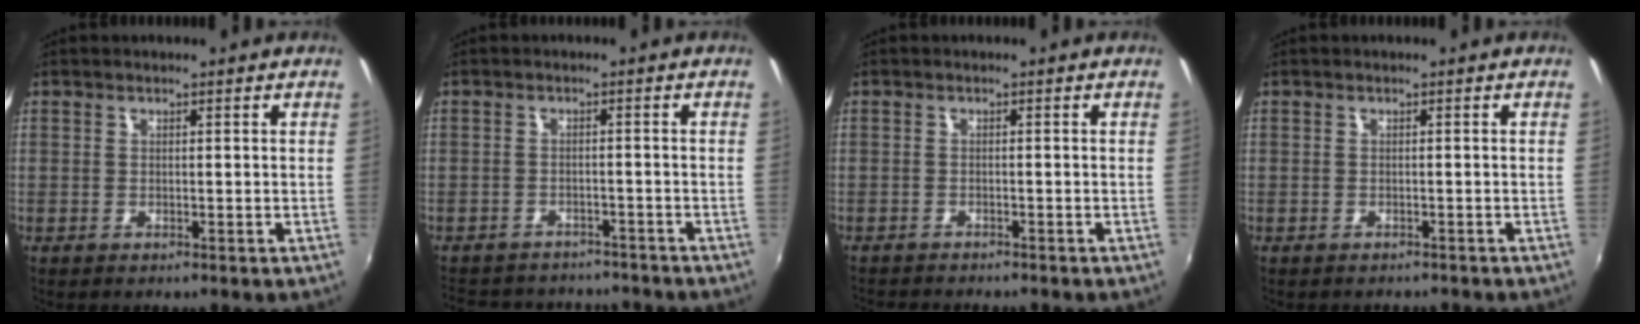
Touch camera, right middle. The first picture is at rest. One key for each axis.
{"total": 13.7, "fx": -11.9, "fy": 5.2, "fz": 4.3, "tx": -0.105, "ty": 0.008, "tz": -0.163}
{"total": 3.7, "fx": -3.5, "fy": 0.4, "fz": 0.9, "tx": -0.032, "ty": -0.018, "tz": -0.060}
{"total": 2.1, "fx": -1.9, "fy": 0.7, "fz": 0.5, "tx": -0.015, "ty": -0.013, "tz": -0.024}